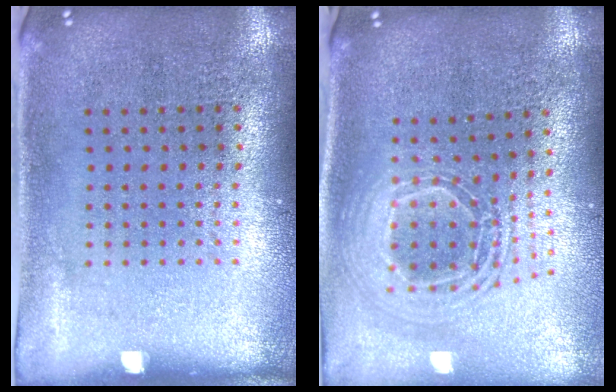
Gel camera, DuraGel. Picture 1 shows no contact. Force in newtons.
{"total": 2.2, "press": 1.7, "slide": 1.3}